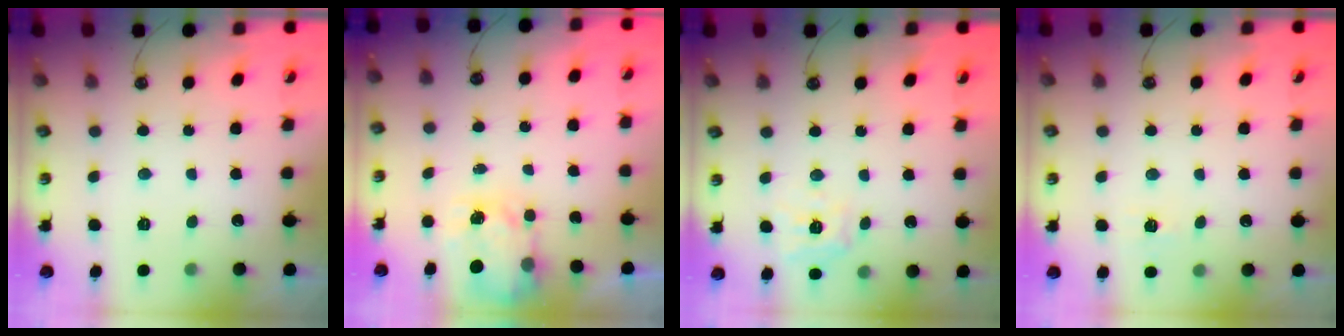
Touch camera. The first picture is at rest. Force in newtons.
{"total": 3.6, "press": 3.5, "slide": 0.6}
{"total": 11.3, "press": 11.3, "slide": 1.4}
{"total": 5.3, "press": 5.2, "slide": 0.5}